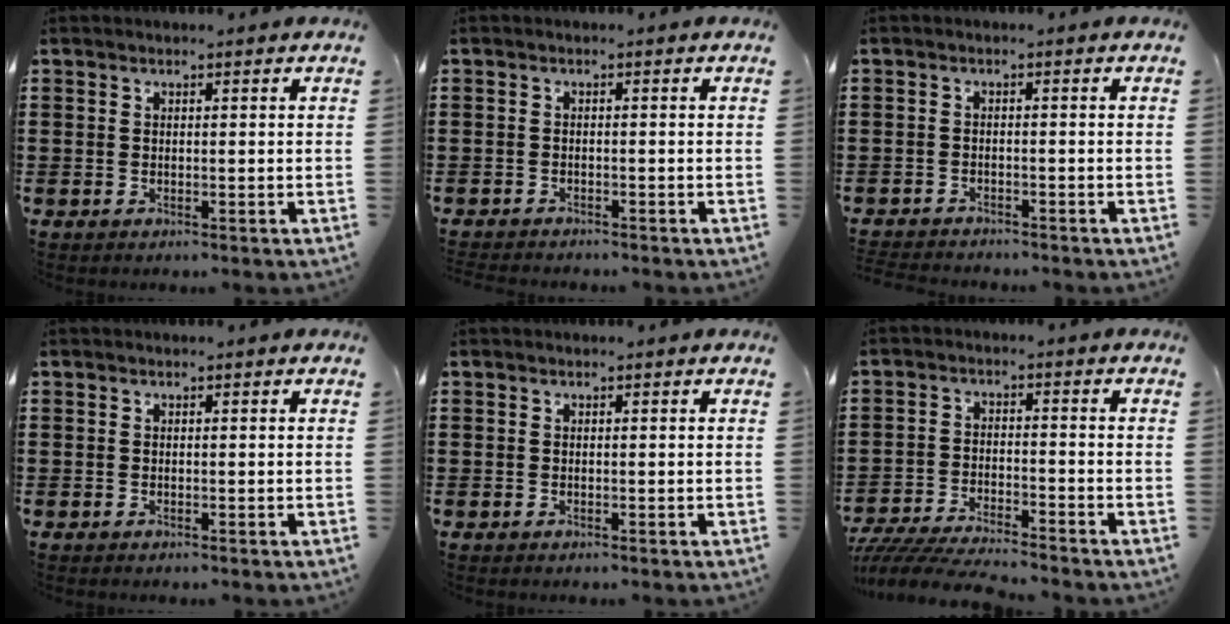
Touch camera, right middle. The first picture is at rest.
{"total": 1.2, "force": [-1.2, 0.2, -0.1], "torque": [-0.002, 0.003, -0.027]}
{"total": 2.0, "force": [-2.0, 0.2, -0.1], "torque": [-0.004, 0.002, -0.045]}
{"total": 0.0}
{"total": 0.0}
{"total": 5.3, "force": [-5.2, 0.4, 1.2], "torque": [-0.032, -0.002, -0.106]}